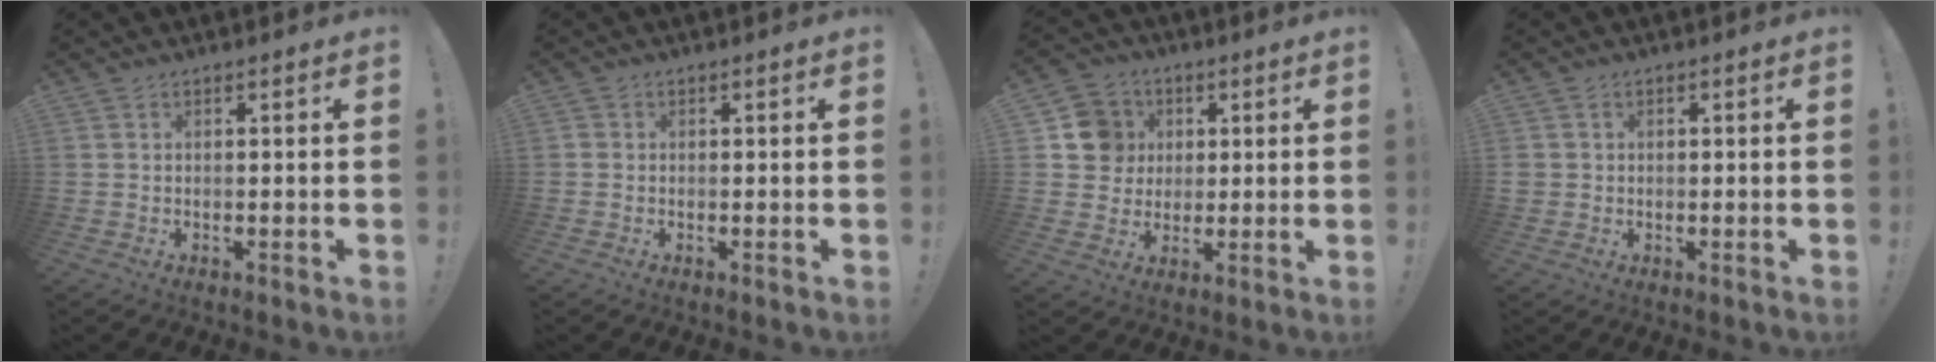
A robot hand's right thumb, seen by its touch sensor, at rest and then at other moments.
{"total": 0.7, "force": [-0.2, 0.7, 0.0], "torque": [-0.006, 0.004, -0.002]}
{"total": 10.6, "force": [2.7, 9.9, 2.5], "torque": [-0.028, -0.008, 0.060]}
{"total": 1.8, "force": [0.0, 1.7, 0.4], "torque": [-0.011, 0.006, 0.002]}